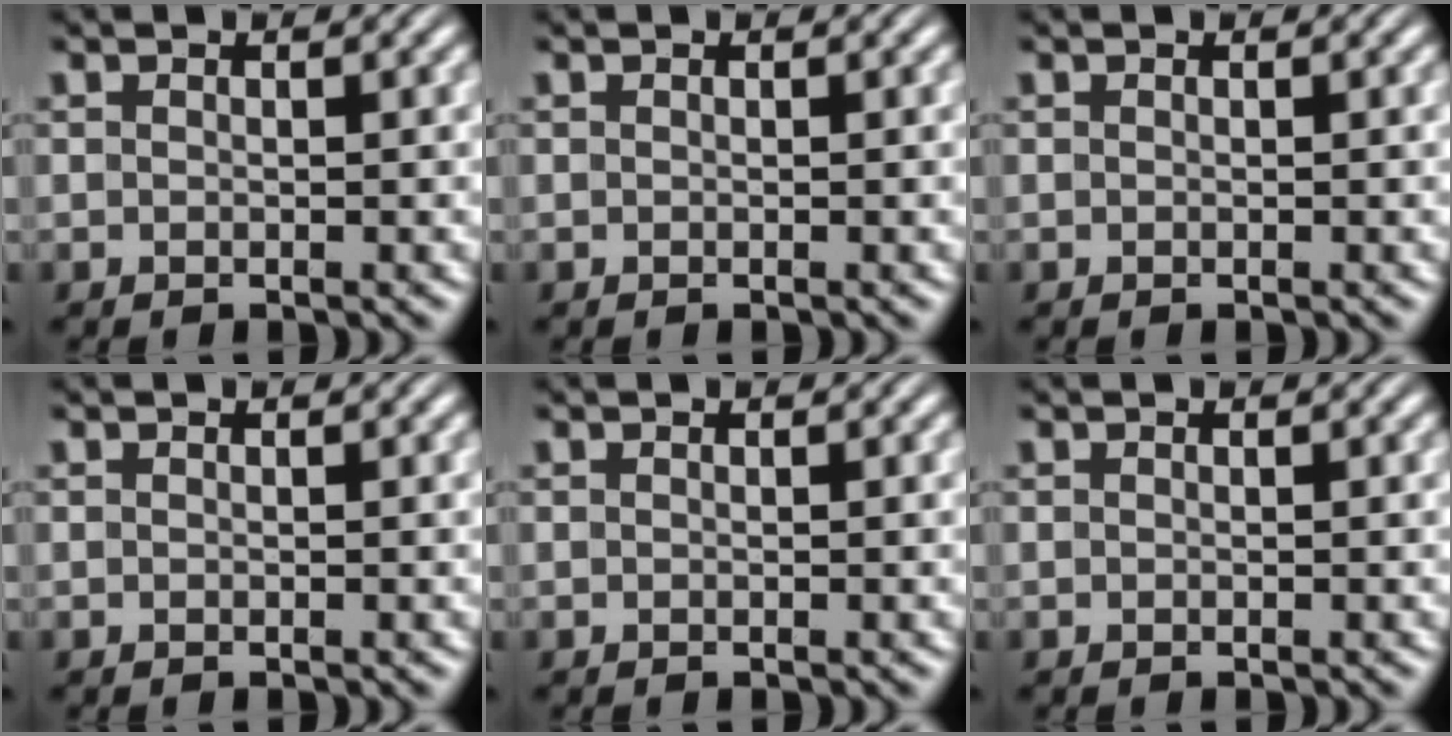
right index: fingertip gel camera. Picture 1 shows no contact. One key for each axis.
{"total": 0.0}
{"total": 0.0}
{"total": 0.0}
{"total": 0.0}
{"total": 0.0}